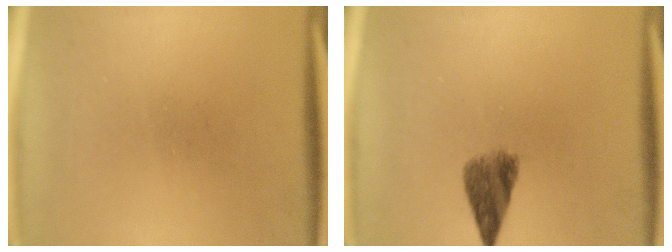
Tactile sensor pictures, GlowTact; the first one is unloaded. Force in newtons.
{"total": 4.7}